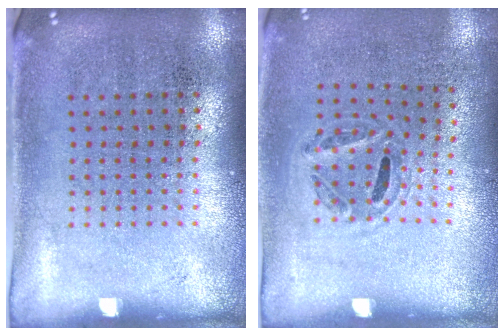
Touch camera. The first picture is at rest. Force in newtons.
{"total": 1.1, "press": 0.7, "slide": 0.9}